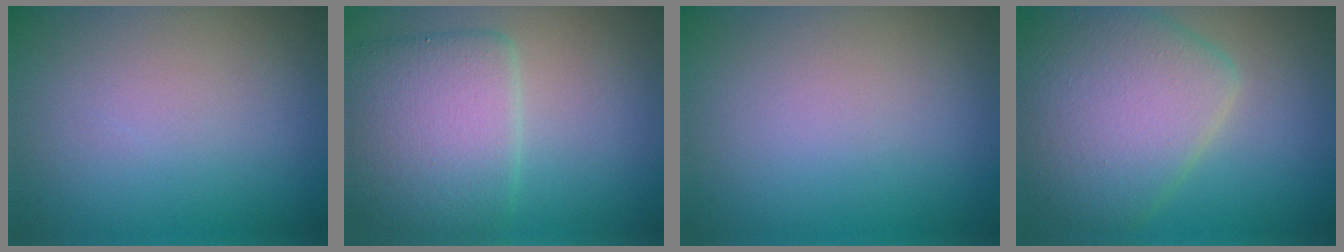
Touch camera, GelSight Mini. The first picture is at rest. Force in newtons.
{"total": 6.2, "press": 6.2, "slide": 0.1}
{"total": 0.0}
{"total": 7.7, "press": 7.7, "slide": 0.2}